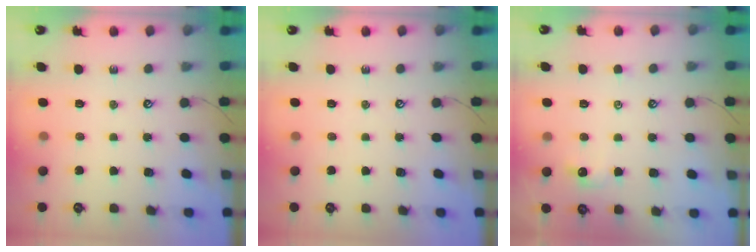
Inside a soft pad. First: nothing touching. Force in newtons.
{"total": 0.0}
{"total": 0.7, "press": 0.4, "slide": 0.6}